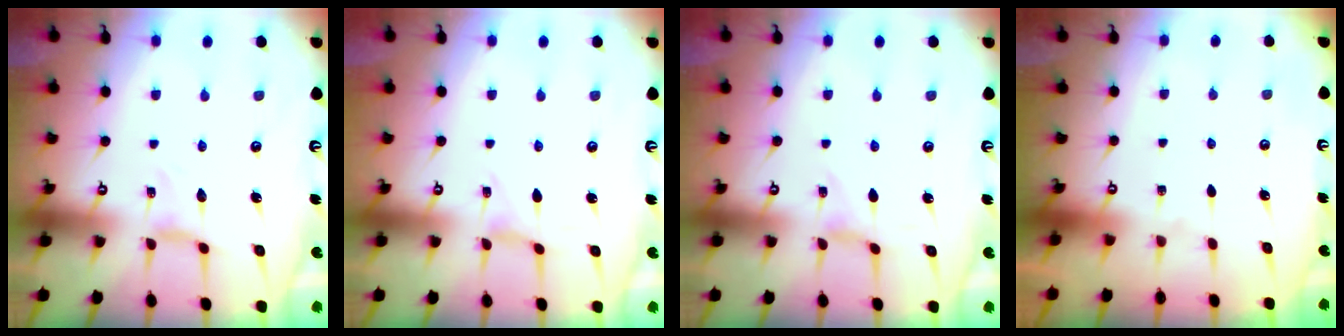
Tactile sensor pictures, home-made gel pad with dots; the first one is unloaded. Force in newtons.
{"total": 0.0}
{"total": 0.0}
{"total": 0.0}